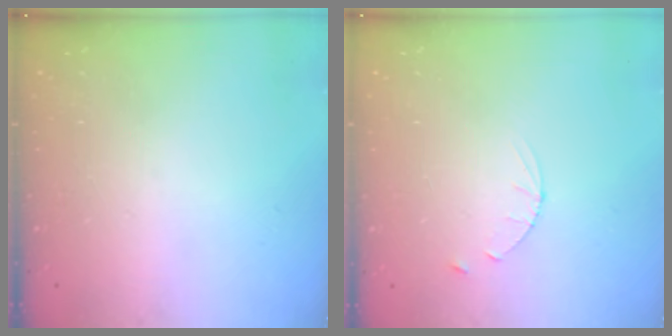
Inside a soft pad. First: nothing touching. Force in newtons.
{"total": 3.0, "press": 2.9, "slide": 0.4}